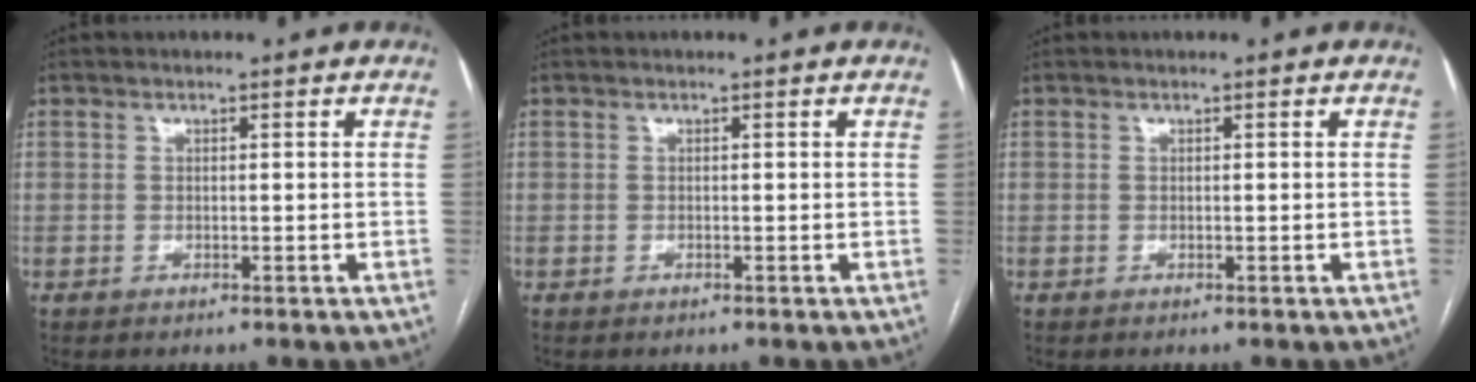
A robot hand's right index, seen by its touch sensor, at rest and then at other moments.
{"total": 0.0}
{"total": 0.0}